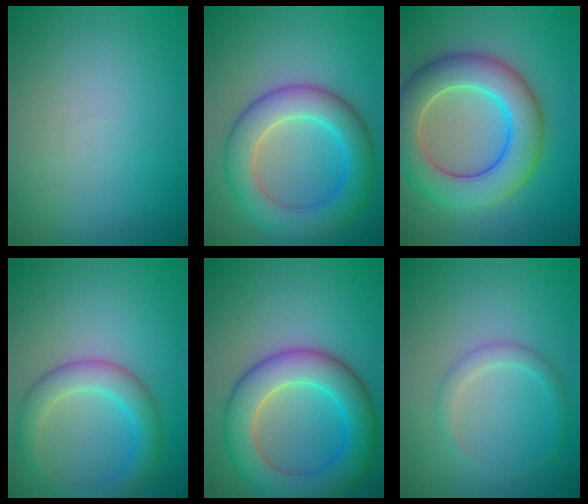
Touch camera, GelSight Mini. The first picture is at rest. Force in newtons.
{"total": 7.1, "press": 7.1, "slide": 0.1}
{"total": 8.7, "press": 8.6, "slide": 0.4}
{"total": 4.2, "press": 4.2, "slide": 0.1}
{"total": 8.2, "press": 8.1, "slide": 0.1}
{"total": 1.8, "press": 1.8, "slide": 0.1}